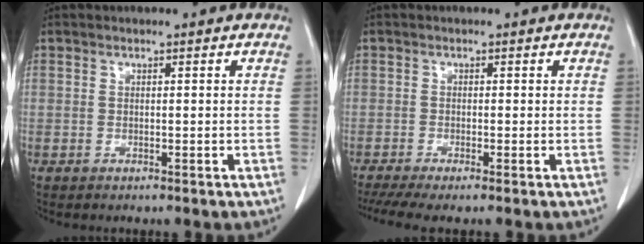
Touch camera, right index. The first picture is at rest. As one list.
[{"total": 4.8, "force": [-3.5, 0.4, 3.3], "torque": [-0.058, -0.008, -0.063]}]